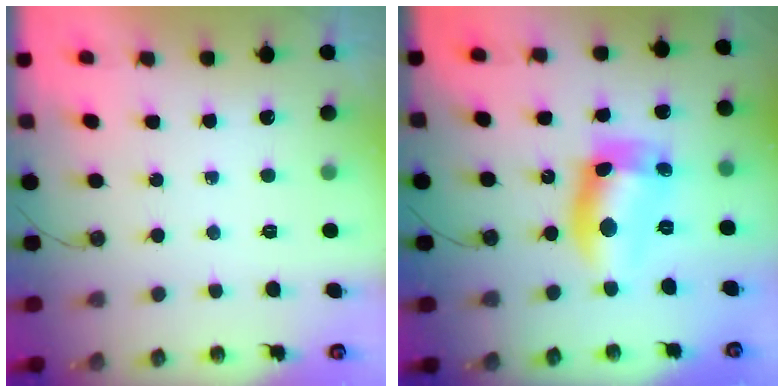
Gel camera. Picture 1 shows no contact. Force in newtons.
{"total": 12.9, "press": 12.8, "slide": 1.0}